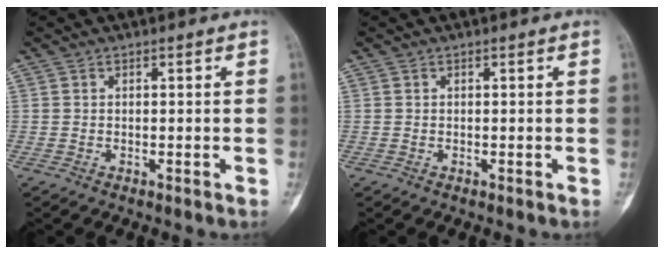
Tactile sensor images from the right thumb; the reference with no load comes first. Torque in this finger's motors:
{"motor_torque": [0.01, 0.01, 0.02, -0.02, 0.03]}